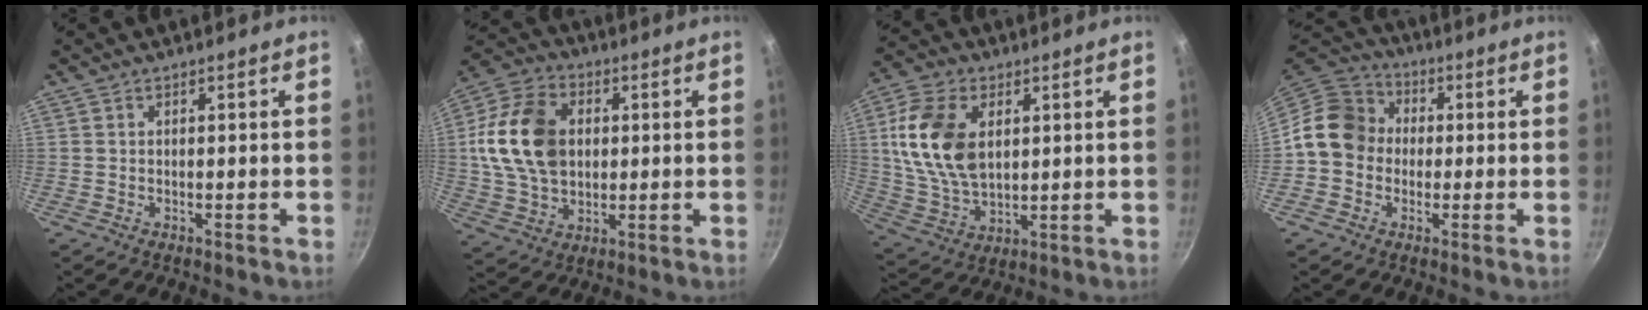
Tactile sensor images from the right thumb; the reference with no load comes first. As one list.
[{"total": 17.3, "force": [2.2, 12.4, 11.8], "torque": [-0.205, 0.008, 0.036]}, {"total": 15.6, "force": [3.4, 9.8, 11.7], "torque": [-0.211, -0.009, 0.073]}, {"total": 11.4, "force": [0.0, 10.0, 5.5], "torque": [-0.059, 0.029, -0.022]}]